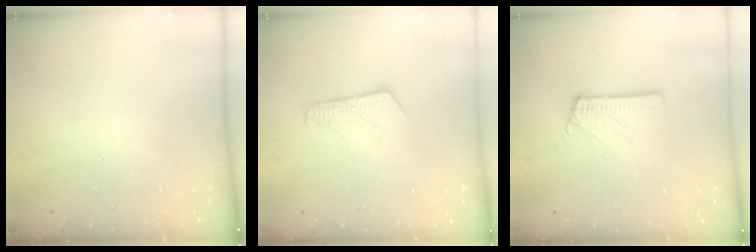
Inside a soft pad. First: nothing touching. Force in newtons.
{"total": 7.2, "press": 7.2, "slide": 0.5}
{"total": 2.4, "press": 2.4, "slide": 0.1}